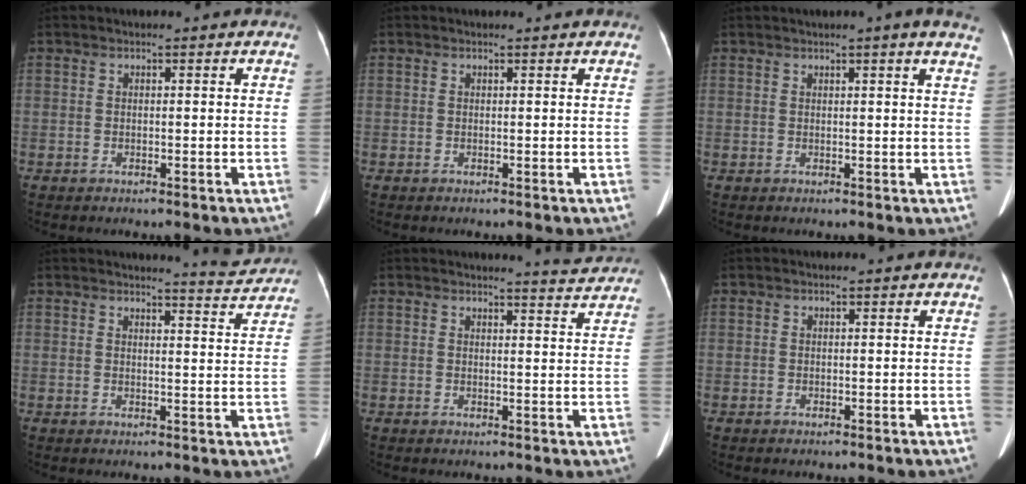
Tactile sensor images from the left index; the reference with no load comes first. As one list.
[{"total": 1.2, "force": [1.2, 0.0, 0.2], "torque": [-0.011, 0.007, 0.013]}, {"total": 5.6, "force": [4.3, -0.5, 3.5], "torque": [-0.041, 0.005, 0.039]}, {"total": 4.6, "force": [4.6, -0.4, 0.0], "torque": [-0.011, -0.022, 0.048]}, {"total": 3.9, "force": [3.9, -0.3, 0.2], "torque": [-0.011, -0.014, 0.038]}, {"total": 0.0}]